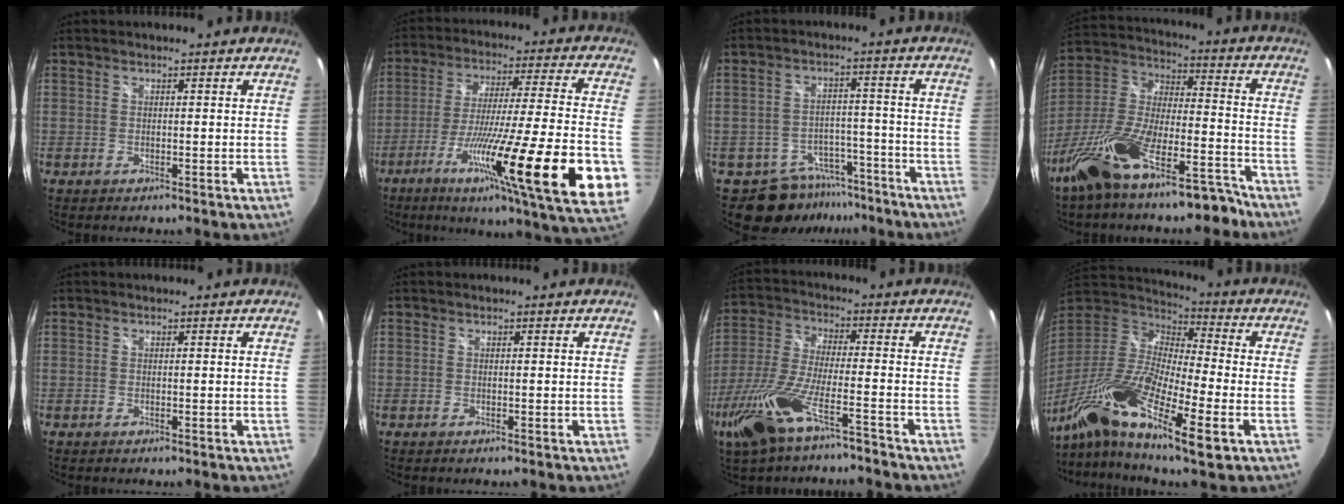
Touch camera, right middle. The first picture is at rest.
{"total": 27.7, "force": [-10.7, 1.8, 25.5], "torque": [-0.403, -0.076, -0.169]}
{"total": 9.4, "force": [-6.8, 6.1, 1.9], "torque": [-0.043, 0.017, -0.083]}
{"total": 21.0, "force": [-14.6, 7.2, 13.2], "torque": [-0.251, 0.005, -0.248]}
{"total": 0.0}
{"total": 0.0}
{"total": 14.2, "force": [-9.3, 3.1, 10.3], "torque": [-0.231, -0.028, -0.179]}
{"total": 21.9, "force": [-11.2, 5.7, 18.0], "torque": [-0.348, -0.043, -0.227]}